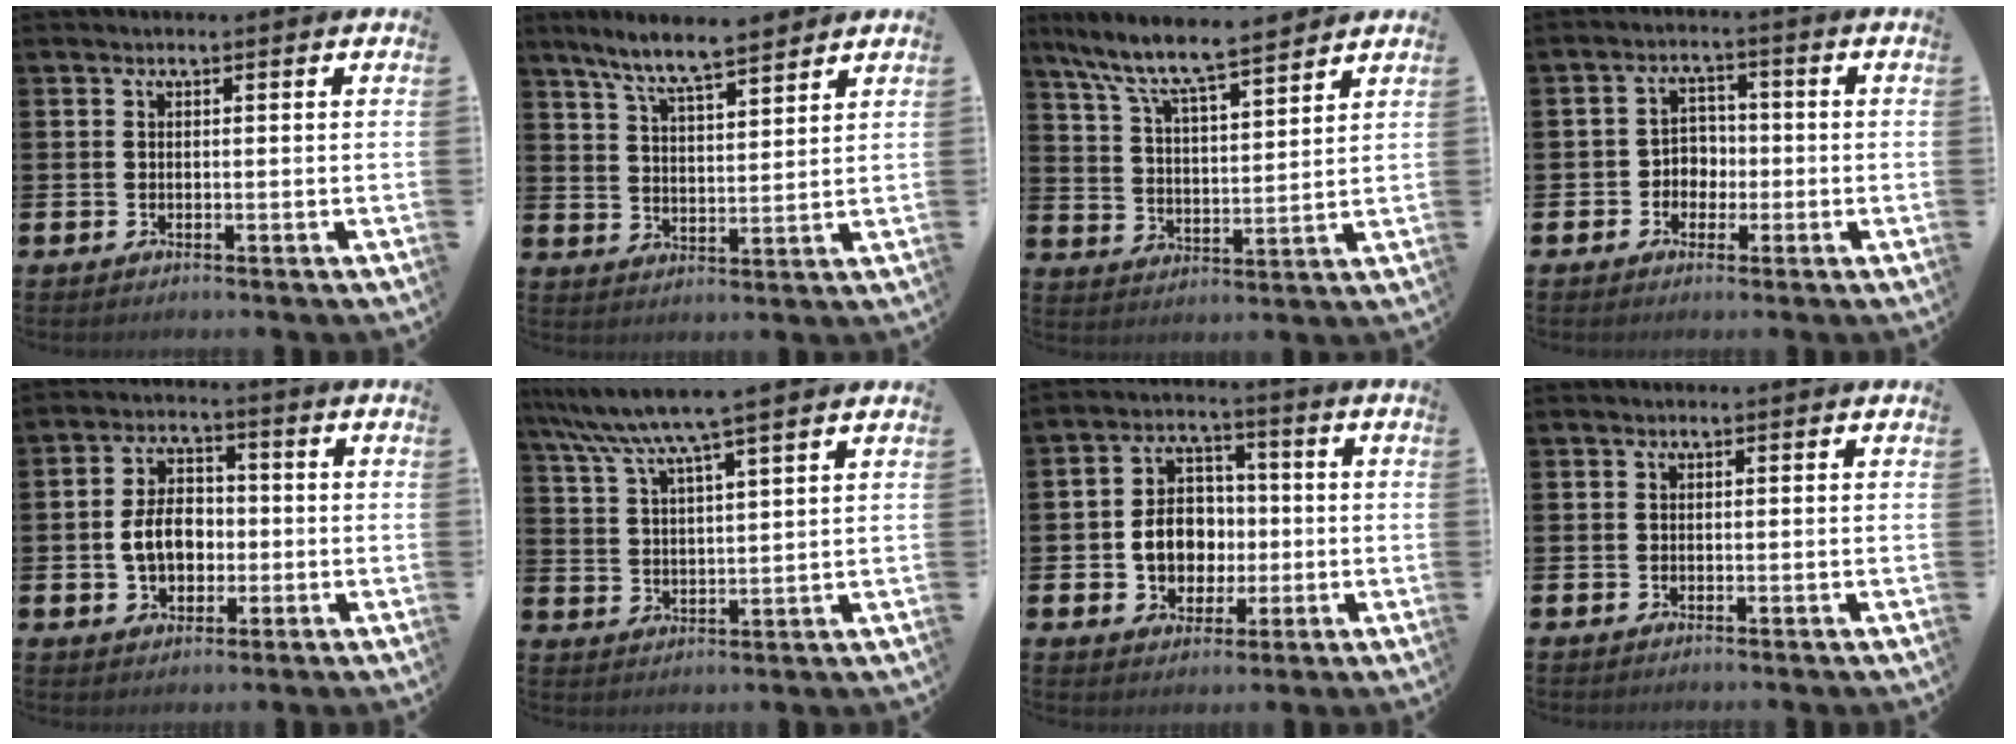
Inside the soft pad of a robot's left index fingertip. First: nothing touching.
{"total": 7.8, "force": [7.1, 0.8, 3.0], "torque": [-0.080, -0.028, 0.128]}
{"total": 8.6, "force": [7.9, 1.0, 3.2], "torque": [-0.094, -0.054, 0.136]}
{"total": 3.3, "force": [-1.0, 3.0, 1.1], "torque": [-0.025, 0.006, -0.027]}
{"total": 6.0, "force": [-0.7, 4.5, 4.0], "torque": [-0.059, 0.006, -0.022]}
{"total": 7.9, "force": [7.0, -0.1, 3.7], "torque": [-0.099, -0.027, 0.123]}
{"total": 7.3, "force": [-0.7, 6.3, 3.6], "torque": [-0.059, 0.014, -0.018]}
{"total": 0.0}